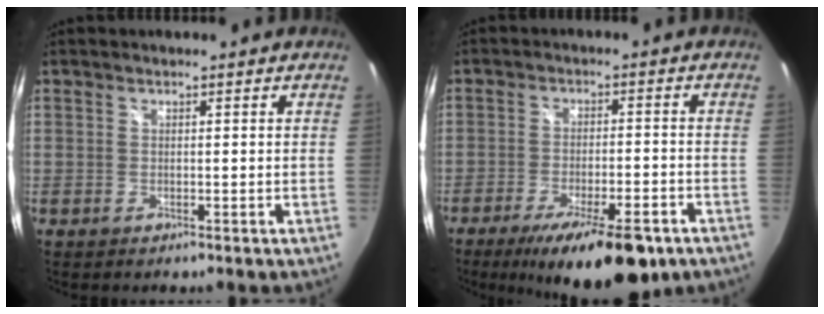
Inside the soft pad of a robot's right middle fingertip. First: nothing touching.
{"total": 16.6, "force": [-11.1, 5.1, 11.3], "torque": [-0.195, -0.035, -0.161]}